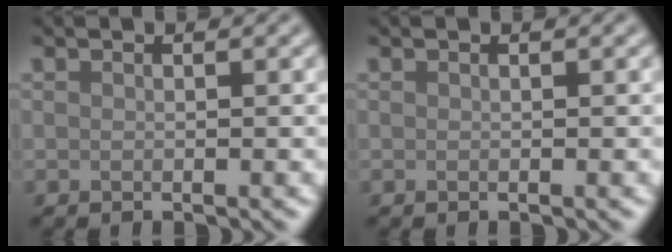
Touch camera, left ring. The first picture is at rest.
{"total": 0.0}